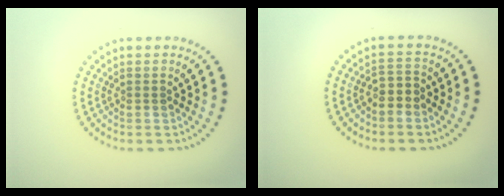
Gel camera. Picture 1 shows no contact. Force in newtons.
{"total": 1.5, "press": 1.3, "slide": 0.9}